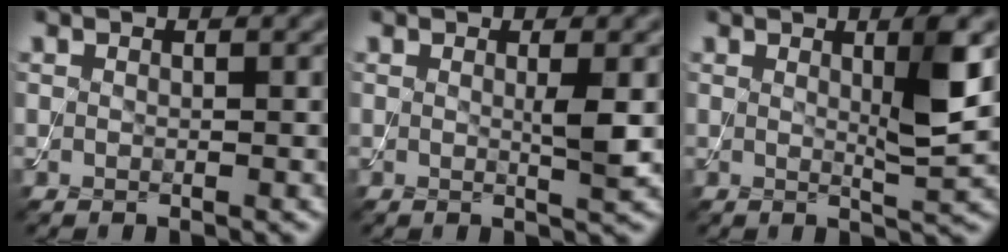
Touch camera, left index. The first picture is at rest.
{"total": 1.8, "force": [0.2, 0.1, 1.8], "torque": [-0.031, -0.002, 0.001]}
{"total": 3.8, "force": [1.0, 0.5, 3.6], "torque": [-0.054, -0.006, 0.015]}